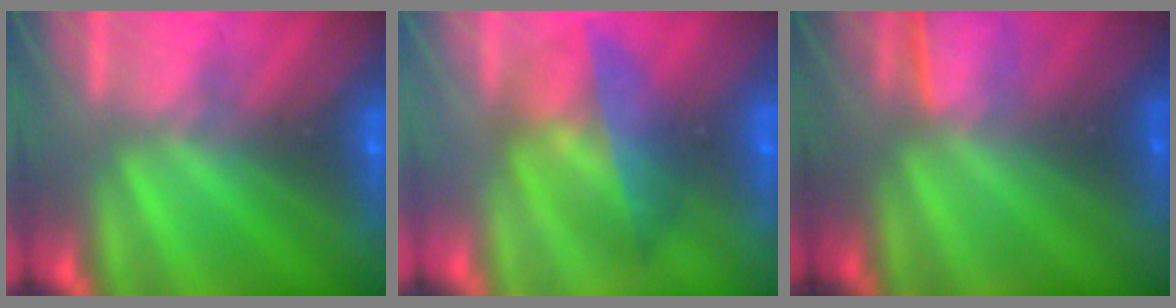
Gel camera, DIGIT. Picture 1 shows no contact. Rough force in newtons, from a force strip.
{"total": 4.4}
{"total": 1.3}